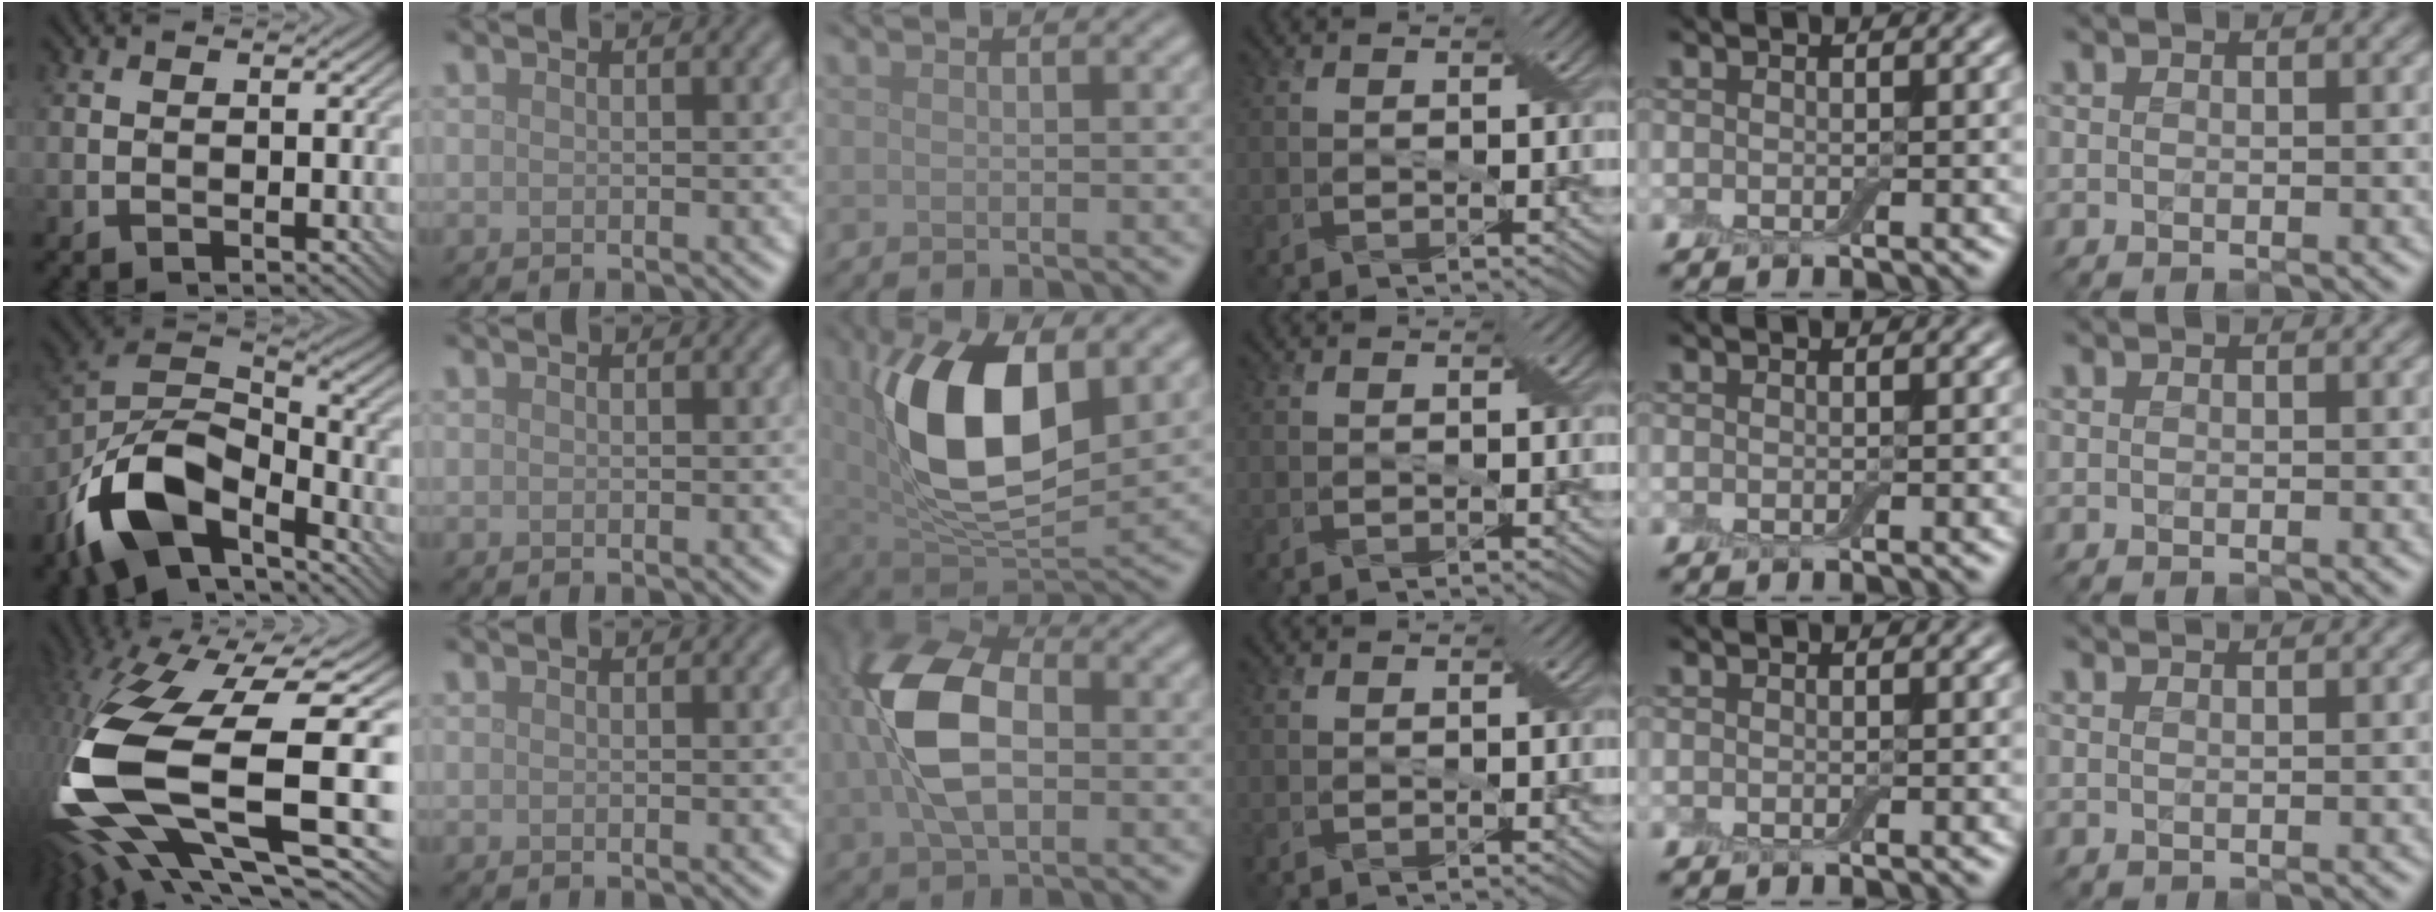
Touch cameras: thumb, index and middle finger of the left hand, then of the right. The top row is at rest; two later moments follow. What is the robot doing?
{"motion": "cut", "object": "aluminum foil"}